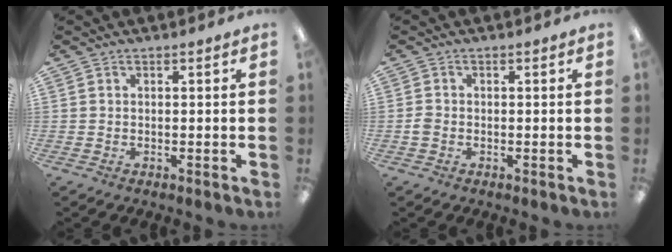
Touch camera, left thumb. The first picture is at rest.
{"total": 1.6, "force": [-0.5, 1.2, 0.9], "torque": [-0.017, 0.004, -0.009]}